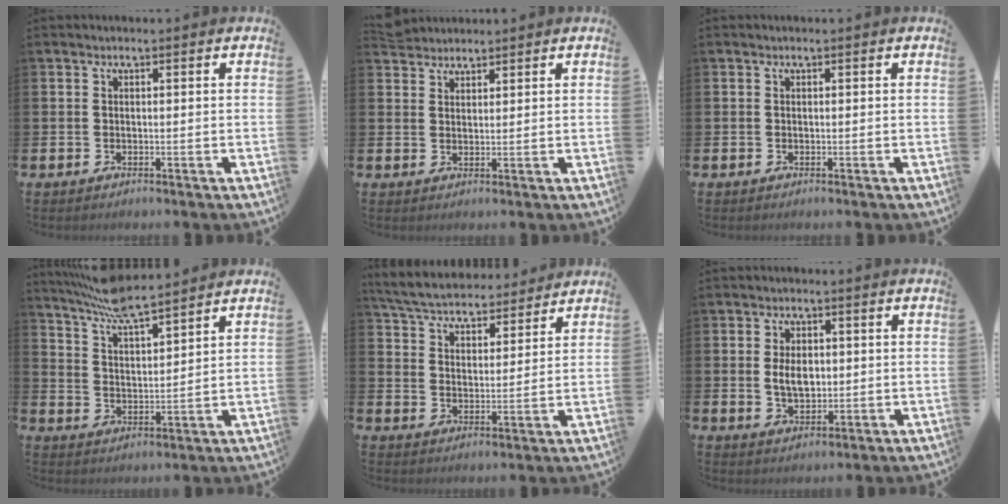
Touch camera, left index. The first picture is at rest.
{"total": 2.9, "force": [2.8, 0.7, -0.1], "torque": [0.000, -0.009, 0.053]}
{"total": 0.0}
{"total": 7.4, "force": [6.9, 0.5, 2.3], "torque": [-0.069, -0.036, 0.126]}
{"total": 5.8, "force": [5.6, 1.3, 0.8], "torque": [-0.042, -0.037, 0.098]}
{"total": 4.0, "force": [0.4, 2.4, 3.1], "torque": [-0.042, 0.001, 0.001]}